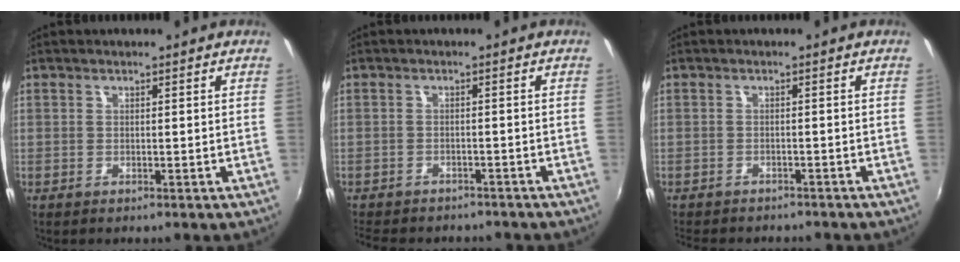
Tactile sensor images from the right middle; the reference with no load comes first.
{"total": 8.9, "force": [-7.8, 3.1, 3.2], "torque": [-0.079, -0.022, -0.114]}
{"total": 6.4, "force": [-5.7, 1.9, 2.1], "torque": [-0.056, -0.021, -0.085]}